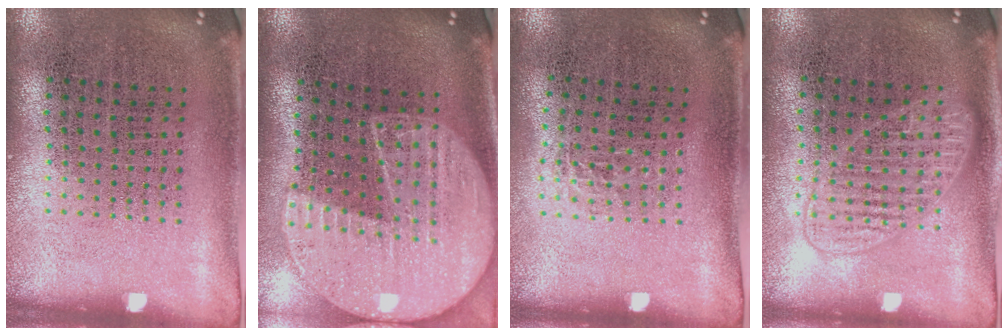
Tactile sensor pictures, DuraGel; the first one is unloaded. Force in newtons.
{"total": 2.2, "press": 1.9, "slide": 1.1}
{"total": 0.6, "press": 0.5, "slide": 0.5}
{"total": 1.4, "press": 1.3, "slide": 0.4}